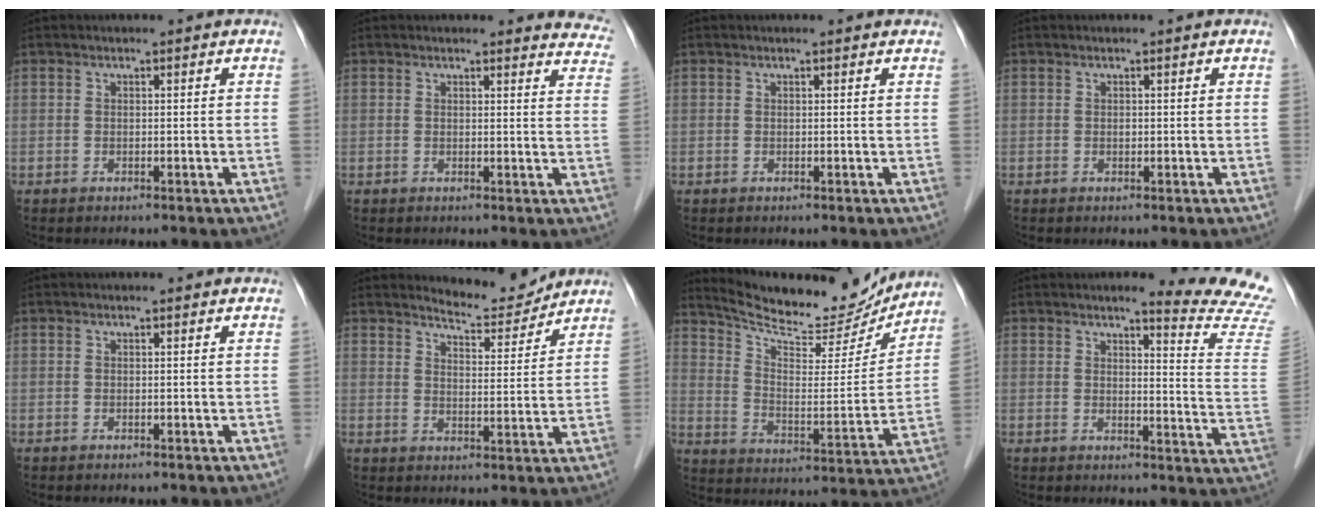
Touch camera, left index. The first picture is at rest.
{"total": 8.0, "force": [7.8, 1.6, 0.5], "torque": [0.036, -0.038, 0.040]}
{"total": 0.5, "force": [0.5, 0.1, 0.1], "torque": [-0.008, -0.001, 0.003]}
{"total": 0.0}
{"total": 0.0}
{"total": 5.9, "force": [5.9, 0.5, 0.2], "torque": [-0.013, -0.017, 0.088]}
{"total": 17.9, "force": [16.8, 3.5, 5.3], "torque": [-0.091, -0.021, 0.253]}
{"total": 12.3, "force": [11.8, -1.0, 3.2], "torque": [-0.030, -0.103, 0.109]}